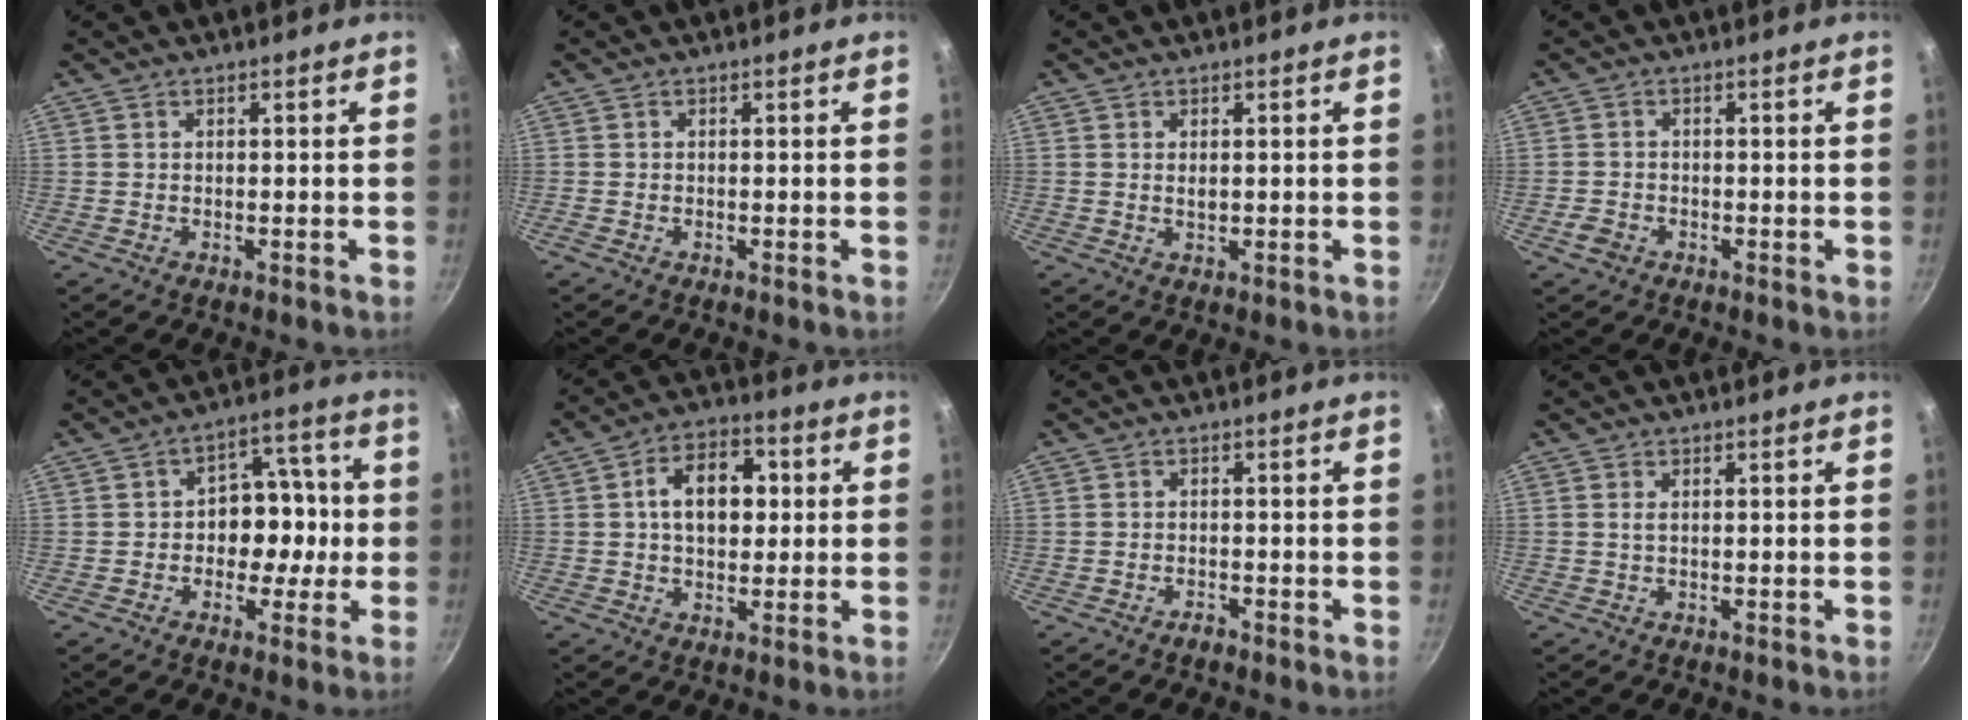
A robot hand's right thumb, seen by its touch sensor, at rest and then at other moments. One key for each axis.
{"total": 0.0}
{"total": 1.4, "fx": 0.2, "fy": 0.8, "fz": 1.1, "tx": -0.017, "ty": 0.000, "tz": 0.005}
{"total": 2.6, "fx": -1.3, "fy": 1.8, "fz": 1.3, "tx": -0.025, "ty": 0.009, "tz": -0.026}
{"total": 10.1, "fx": -1.3, "fy": 7.7, "fz": 6.3, "tx": -0.021, "ty": 0.036, "tz": -0.027}
{"total": 11.0, "fx": 1.5, "fy": 7.4, "fz": 8.0, "tx": -0.091, "ty": 0.016, "tz": 0.013}
{"total": 1.3, "fx": -1.1, "fy": 0.5, "fz": 0.4, "tx": -0.006, "ty": 0.015, "tz": -0.018}
{"total": 0.8, "fx": 0.2, "fy": 0.3, "fz": 0.8, "tx": -0.017, "ty": 0.000, "tz": 0.003}